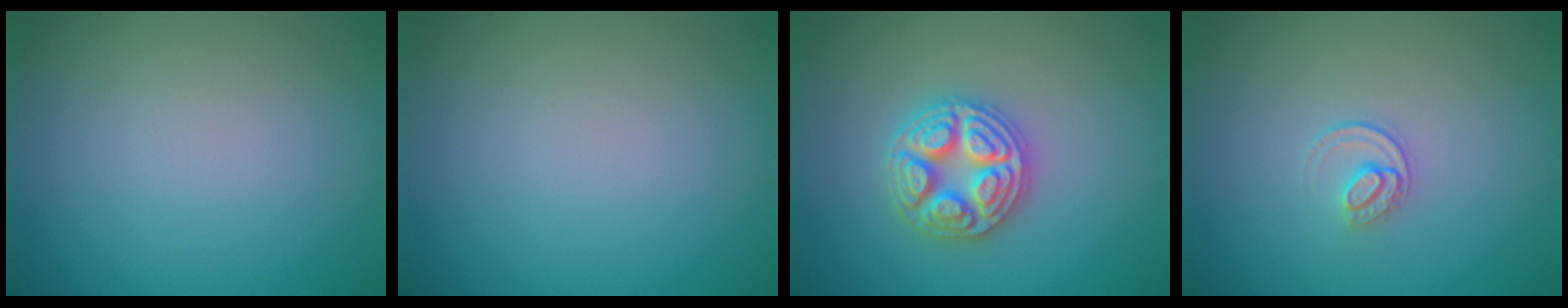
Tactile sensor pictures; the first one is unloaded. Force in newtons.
{"total": 0.0}
{"total": 4.8, "press": 4.7, "slide": 0.6}
{"total": 1.4, "press": 0.9, "slide": 1.0}